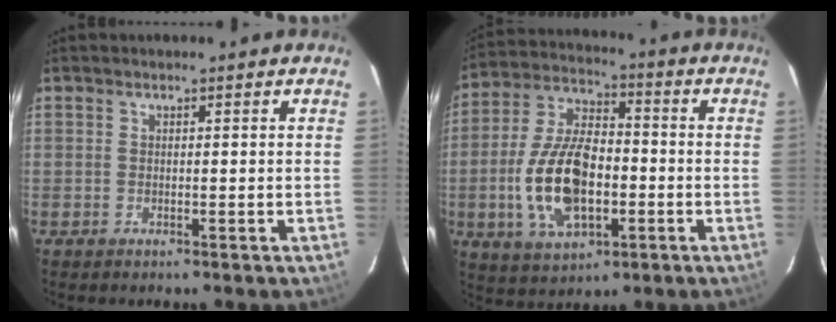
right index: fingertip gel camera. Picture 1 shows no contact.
{"total": 16.3, "force": [-3.5, 8.5, 13.5], "torque": [-0.278, 0.007, -0.055]}